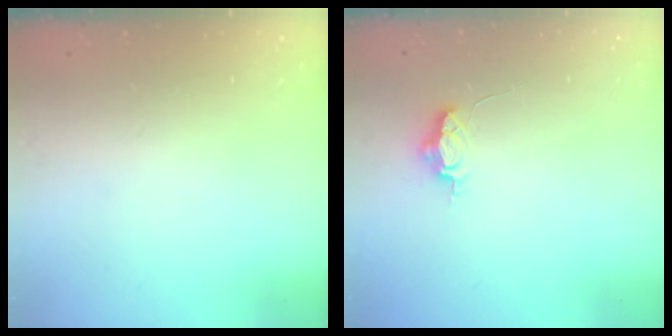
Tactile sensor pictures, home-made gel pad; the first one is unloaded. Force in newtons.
{"total": 5.3, "press": 5.3, "slide": 0.4}